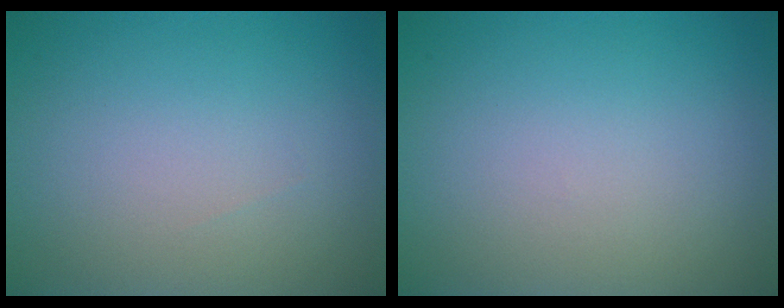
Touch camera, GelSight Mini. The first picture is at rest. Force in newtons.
{"total": 0.0}